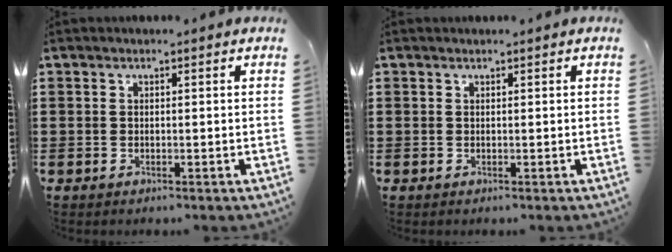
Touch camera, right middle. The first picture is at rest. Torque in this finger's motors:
{"motor_torque": [0.05, -0.45, 0.02, 0.00]}